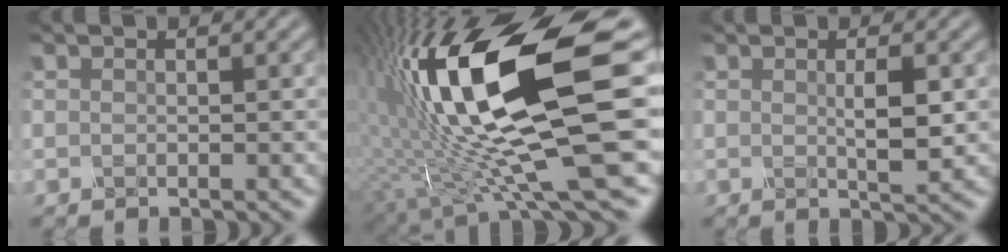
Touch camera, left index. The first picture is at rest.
{"total": 17.1, "force": [2.3, 4.6, 16.3], "torque": [-0.298, -0.010, 0.050]}
{"total": 2.6, "force": [0.3, 0.5, 2.5], "torque": [-0.045, -0.003, 0.005]}